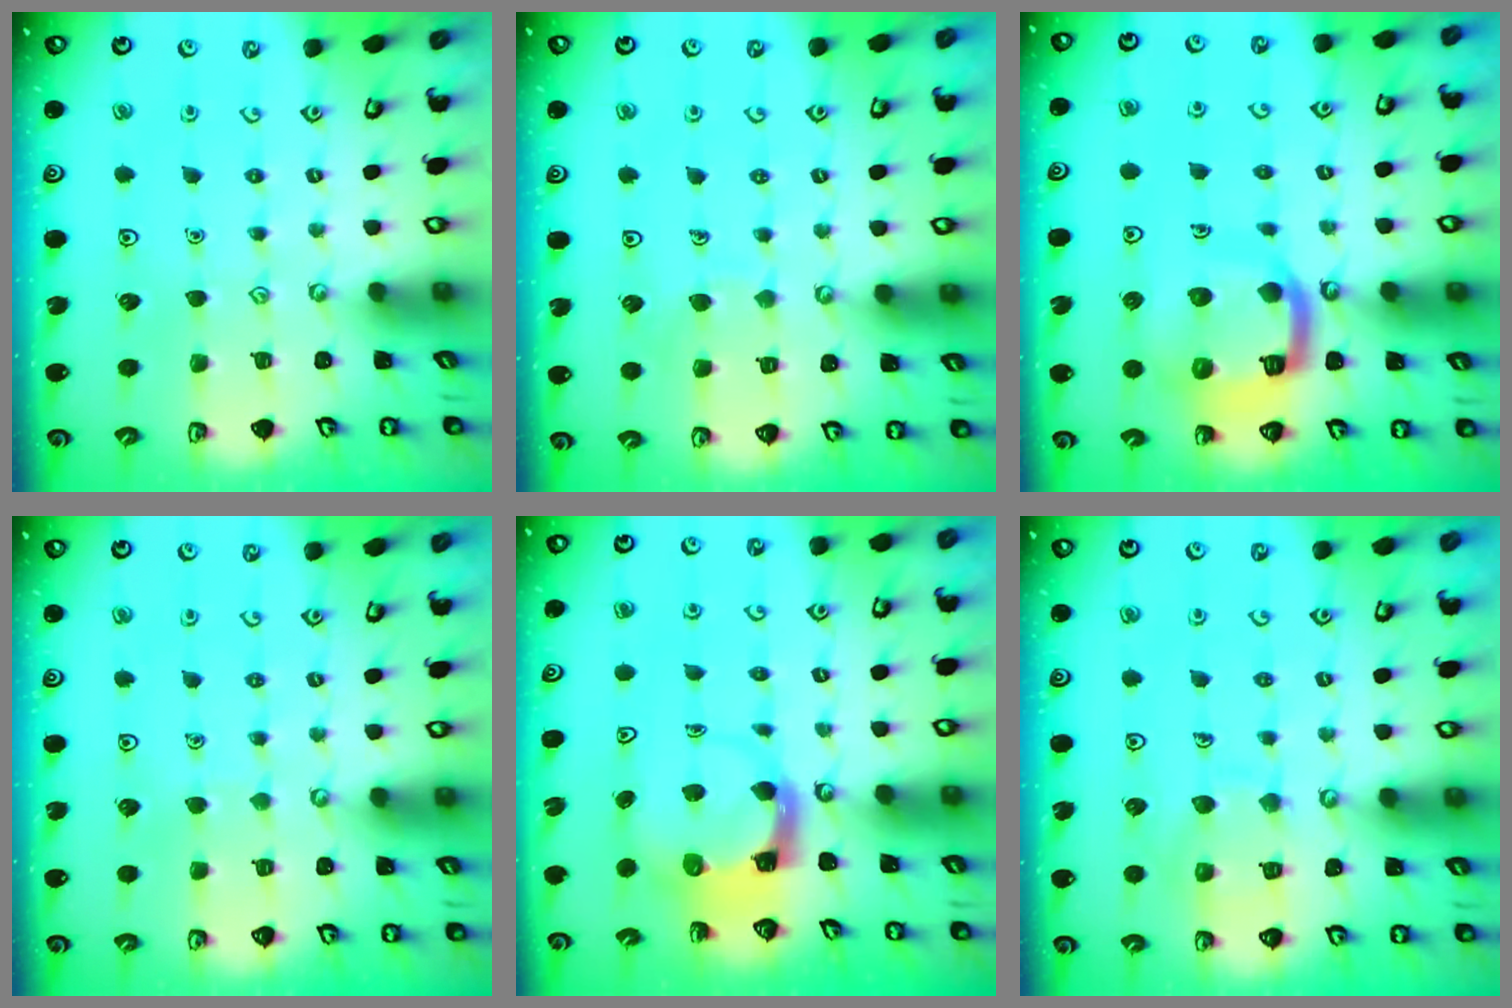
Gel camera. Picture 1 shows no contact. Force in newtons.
{"total": 5.0, "press": 5.0, "slide": 0.5}
{"total": 13.5, "press": 13.4, "slide": 1.6}
{"total": 2.4, "press": 2.4, "slide": 0.2}
{"total": 3.6, "press": 3.5, "slide": 0.5}
{"total": 9.1, "press": 9.0, "slide": 0.9}